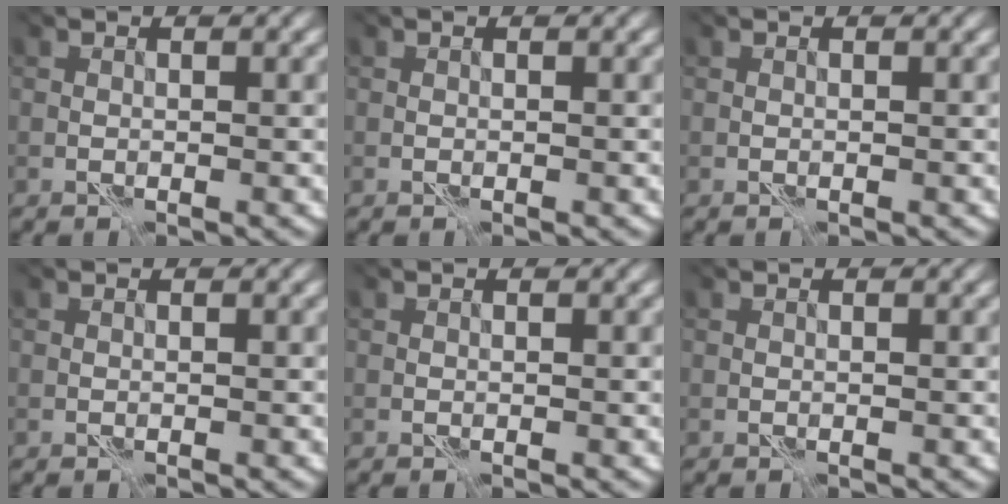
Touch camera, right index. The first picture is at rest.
{"total": 0.0}
{"total": 0.0}
{"total": 0.0}
{"total": 0.0}
{"total": 0.0}